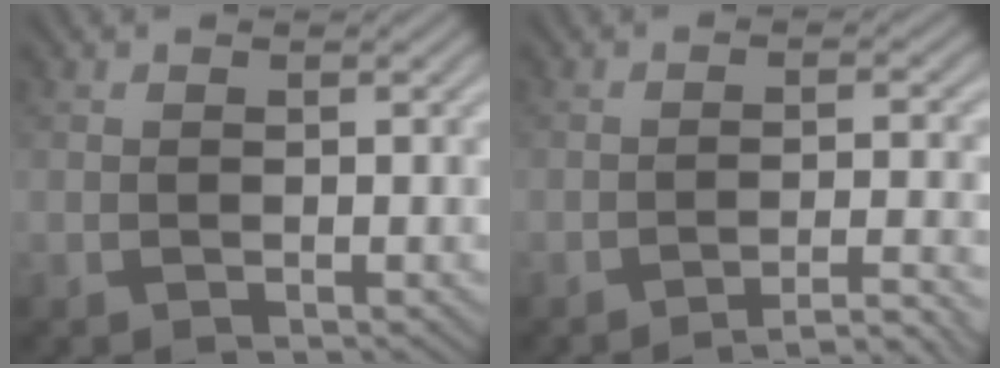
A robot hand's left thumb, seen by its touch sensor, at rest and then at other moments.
{"total": 4.2, "force": [-3.2, 0.3, 2.7], "torque": [-0.038, 0.015, -0.062]}